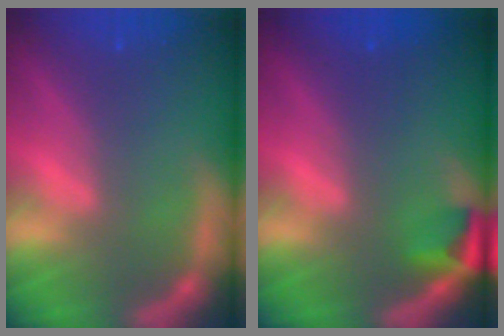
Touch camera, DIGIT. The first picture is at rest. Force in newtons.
{"total": 2.4}